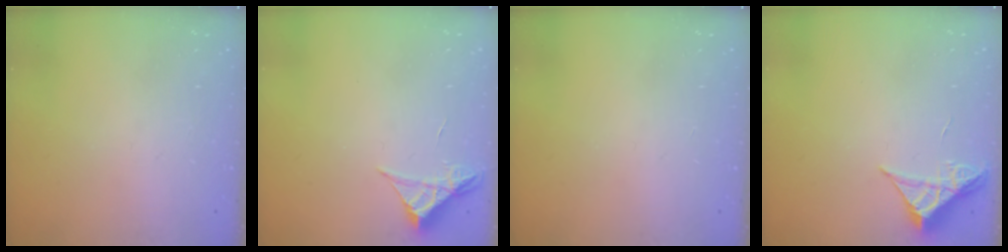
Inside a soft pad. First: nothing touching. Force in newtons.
{"total": 4.2, "press": 4.2, "slide": 0.4}
{"total": 0.0}
{"total": 5.2, "press": 5.1, "slide": 0.3}